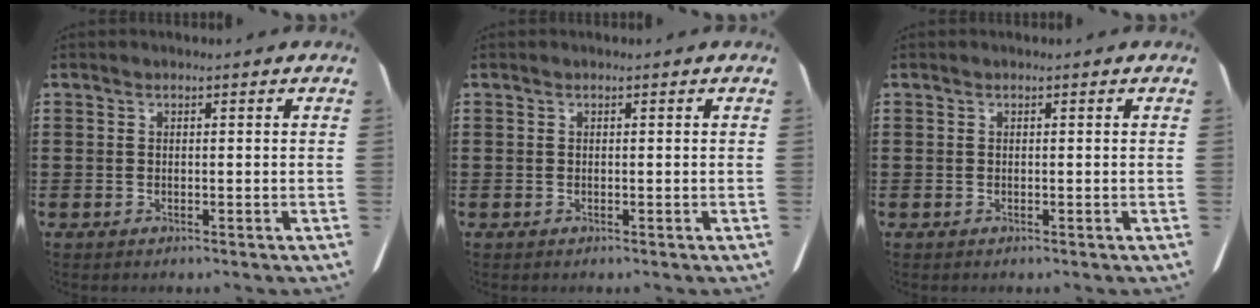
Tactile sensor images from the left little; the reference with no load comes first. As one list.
[{"total": 0.0}, {"total": 0.0}]